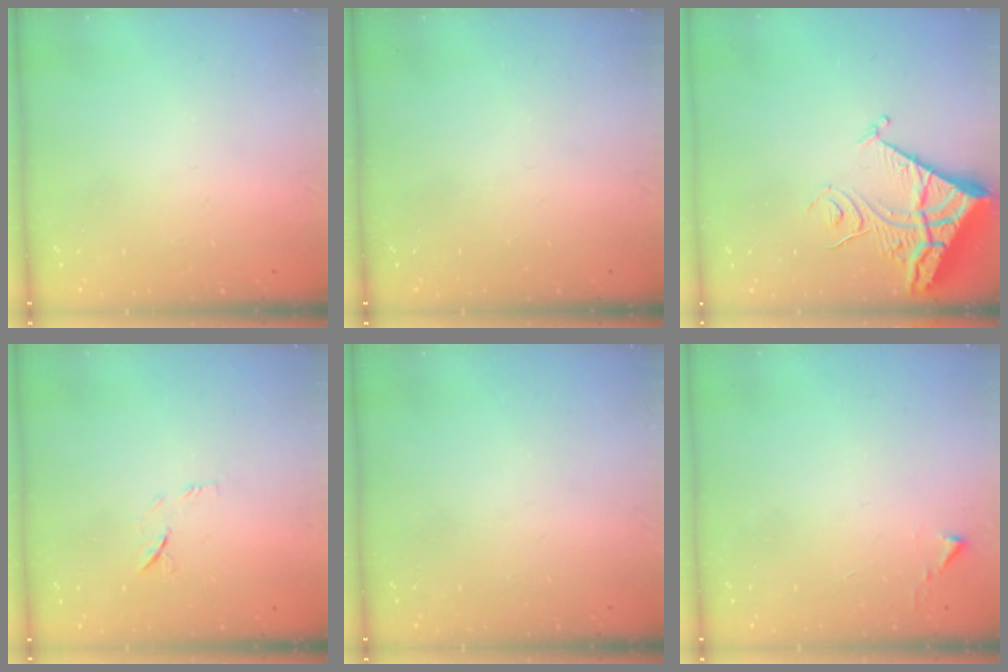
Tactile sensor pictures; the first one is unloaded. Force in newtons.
{"total": 0.0}
{"total": 11.3, "press": 11.3, "slide": 1.4}
{"total": 6.8, "press": 6.7, "slide": 0.8}
{"total": 0.0}
{"total": 1.1, "press": 1.1, "slide": 0.1}